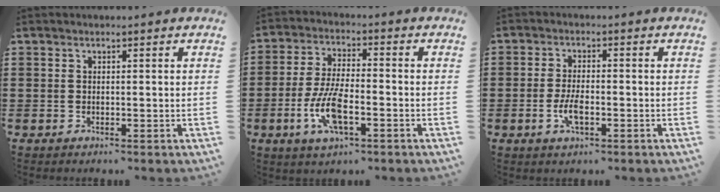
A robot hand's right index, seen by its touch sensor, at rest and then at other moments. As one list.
[{"total": 8.8, "force": [-3.0, 3.1, 7.7], "torque": [-0.170, -0.013, -0.056]}, {"total": 3.9, "force": [-1.3, 1.7, 3.3], "torque": [-0.070, 0.000, -0.025]}]